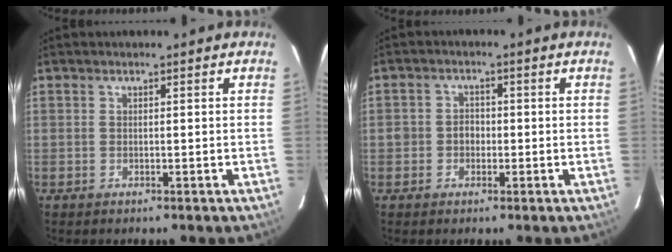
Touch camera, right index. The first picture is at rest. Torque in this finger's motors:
{"motor_torque": [0.08, -0.02, 0.05, 0.03]}